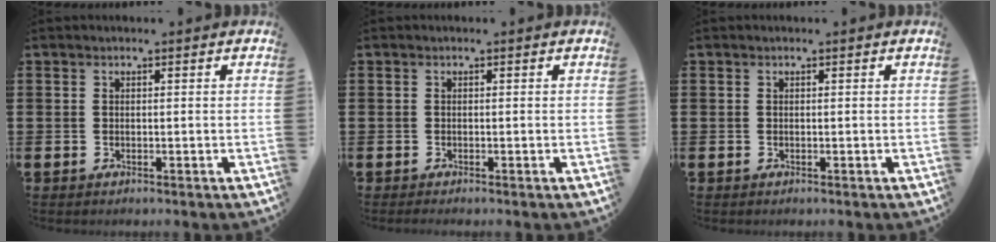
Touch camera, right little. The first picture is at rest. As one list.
[{"total": 0.0}, {"total": 0.0}]